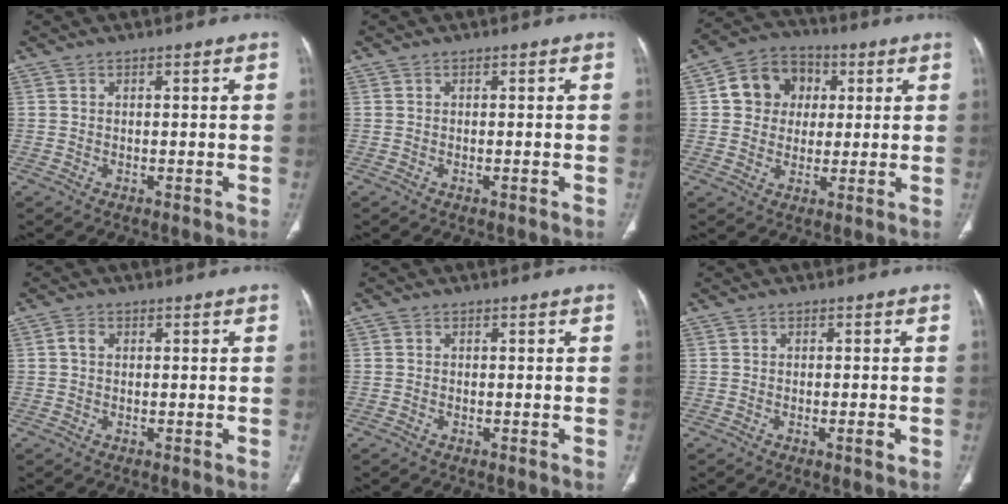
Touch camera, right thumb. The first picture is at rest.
{"total": 0.5, "force": [-0.3, 0.0, 0.5], "torque": [-0.008, -0.002, -0.003]}
{"total": 10.7, "force": [2.2, 9.3, 4.8], "torque": [-0.042, 0.007, 0.025]}
{"total": 1.5, "force": [0.2, 1.2, 1.0], "torque": [-0.018, 0.005, 0.003]}
{"total": 0.0}
{"total": 1.6, "force": [-0.6, 0.3, 1.5], "torque": [-0.022, -0.003, -0.009]}